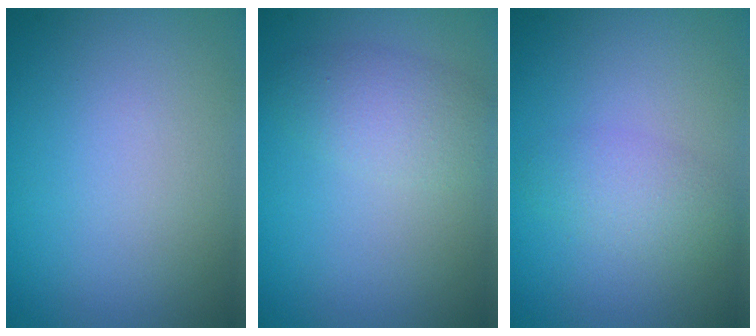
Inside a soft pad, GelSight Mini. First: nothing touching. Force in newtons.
{"total": 2.8, "press": 2.8, "slide": 0.1}
{"total": 2.2, "press": 2.2, "slide": 0.1}